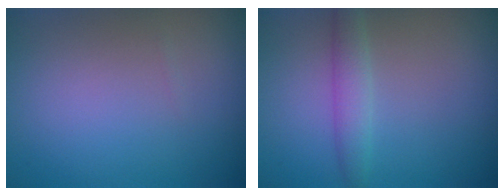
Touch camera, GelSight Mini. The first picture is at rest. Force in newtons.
{"total": 2.1, "press": 2.1, "slide": 0.1}